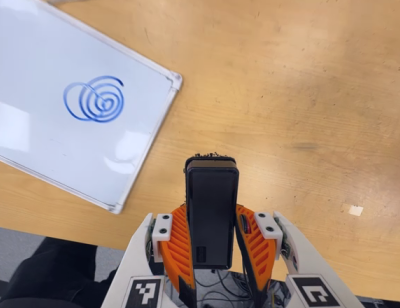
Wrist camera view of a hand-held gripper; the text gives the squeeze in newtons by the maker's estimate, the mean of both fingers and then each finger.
{"total": 5.8, "left": 3.8, "right": 7.7}